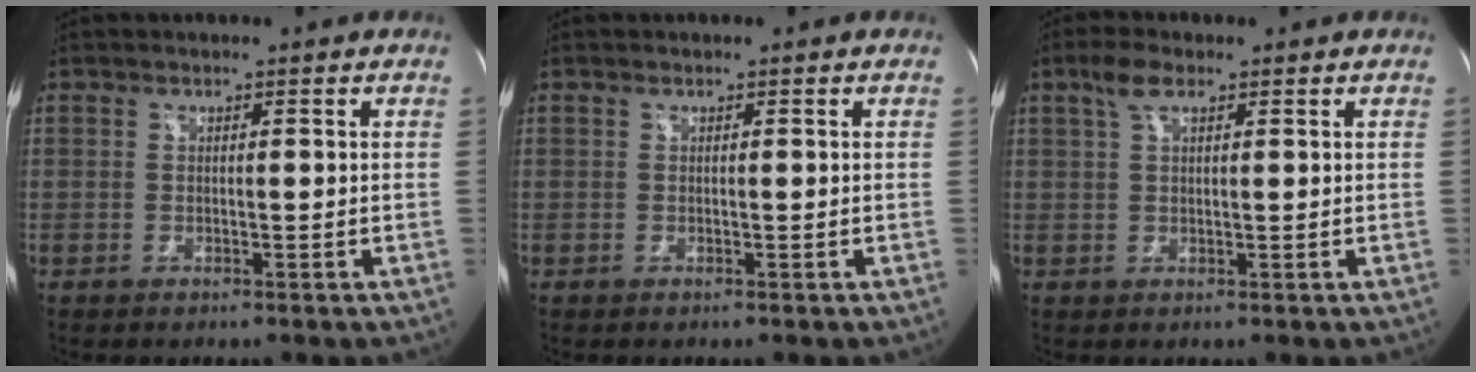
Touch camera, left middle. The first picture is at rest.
{"total": 0.0}
{"total": 3.3, "force": [1.9, 1.1, 2.5], "torque": [-0.059, 0.016, 0.041]}